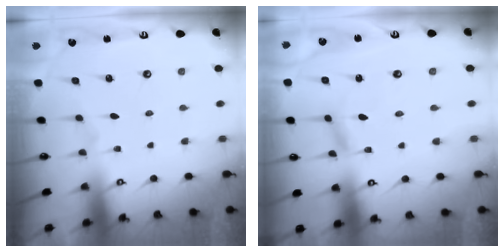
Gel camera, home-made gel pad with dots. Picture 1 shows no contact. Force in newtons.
{"total": 2.5, "press": 2.5, "slide": 0.1}